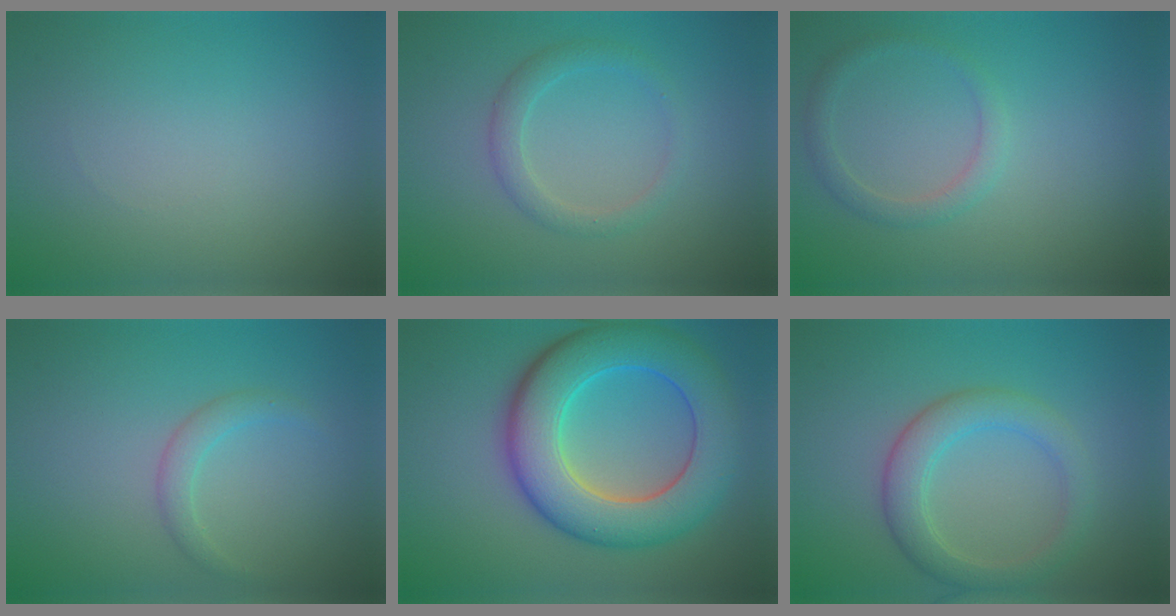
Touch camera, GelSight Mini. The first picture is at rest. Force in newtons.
{"total": 2.1, "press": 2.1, "slide": 0.1}
{"total": 1.7, "press": 1.7, "slide": 0.1}
{"total": 1.6, "press": 1.6, "slide": 0.1}
{"total": 10.0, "press": 10.0, "slide": 0.4}
{"total": 3.9, "press": 3.9, "slide": 0.0}